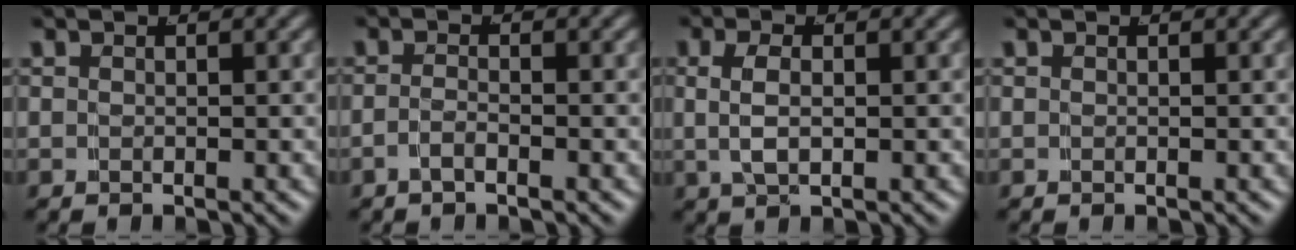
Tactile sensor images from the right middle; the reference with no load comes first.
{"total": 1.5, "force": [-1.3, 0.2, 0.8], "torque": [-0.021, -0.007, -0.027]}
{"total": 3.2, "force": [0.5, 1.8, 2.6], "torque": [-0.054, 0.005, 0.007]}
{"total": 0.0}